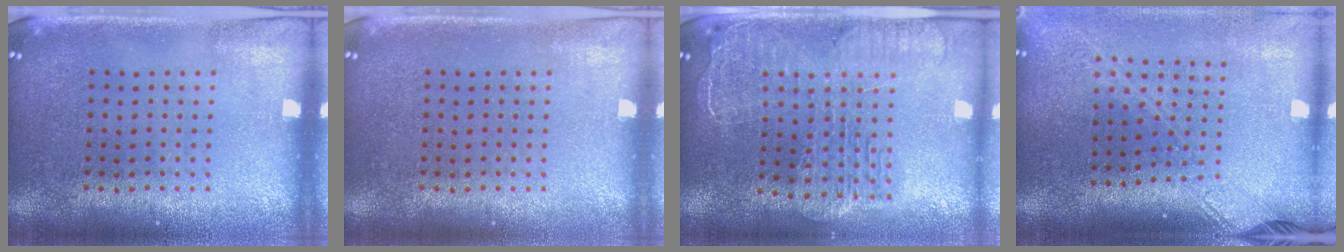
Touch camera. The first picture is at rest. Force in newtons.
{"total": 0.0}
{"total": 2.5, "press": 2.2, "slide": 1.2}
{"total": 2.1, "press": 1.6, "slide": 1.4}